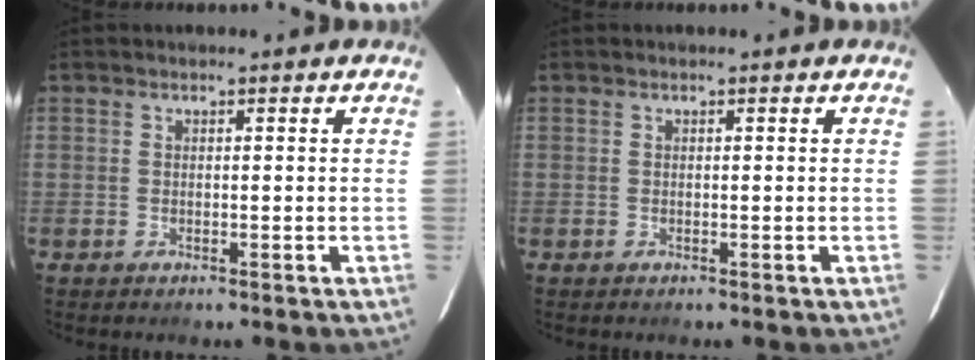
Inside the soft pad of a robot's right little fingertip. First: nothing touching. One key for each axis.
{"total": 0.0}